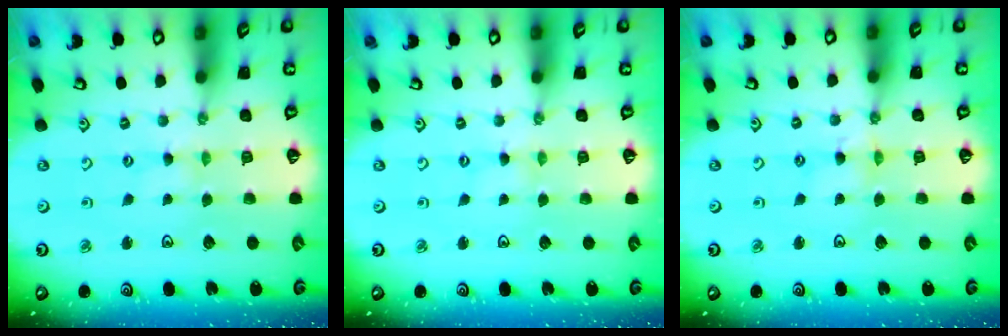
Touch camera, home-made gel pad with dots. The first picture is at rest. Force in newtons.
{"total": 0.0}
{"total": 1.2, "press": 1.2, "slide": 0.3}